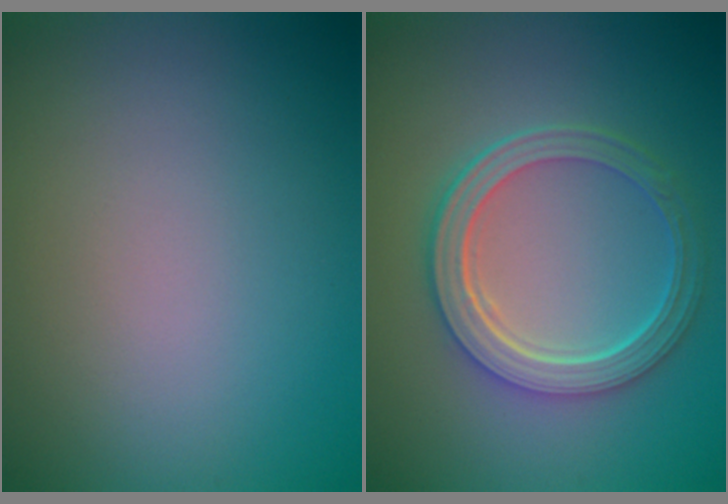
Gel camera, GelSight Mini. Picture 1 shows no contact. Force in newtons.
{"total": 5.6, "press": 4.1, "slide": 3.8}